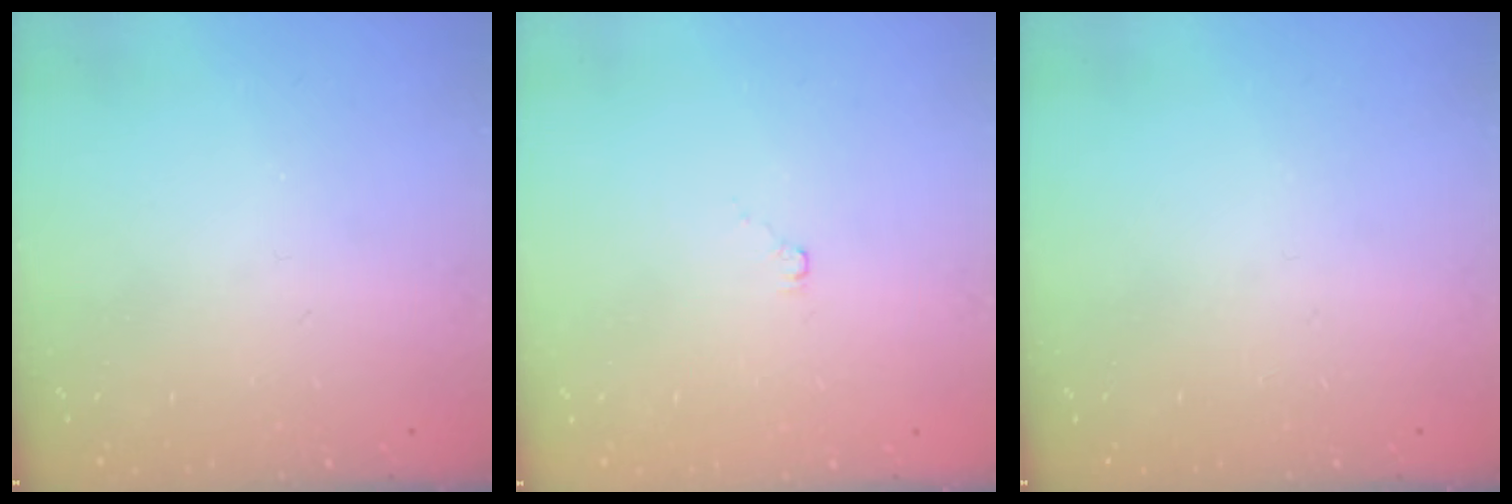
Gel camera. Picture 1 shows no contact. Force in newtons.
{"total": 2.4, "press": 2.4, "slide": 0.4}
{"total": 0.0}